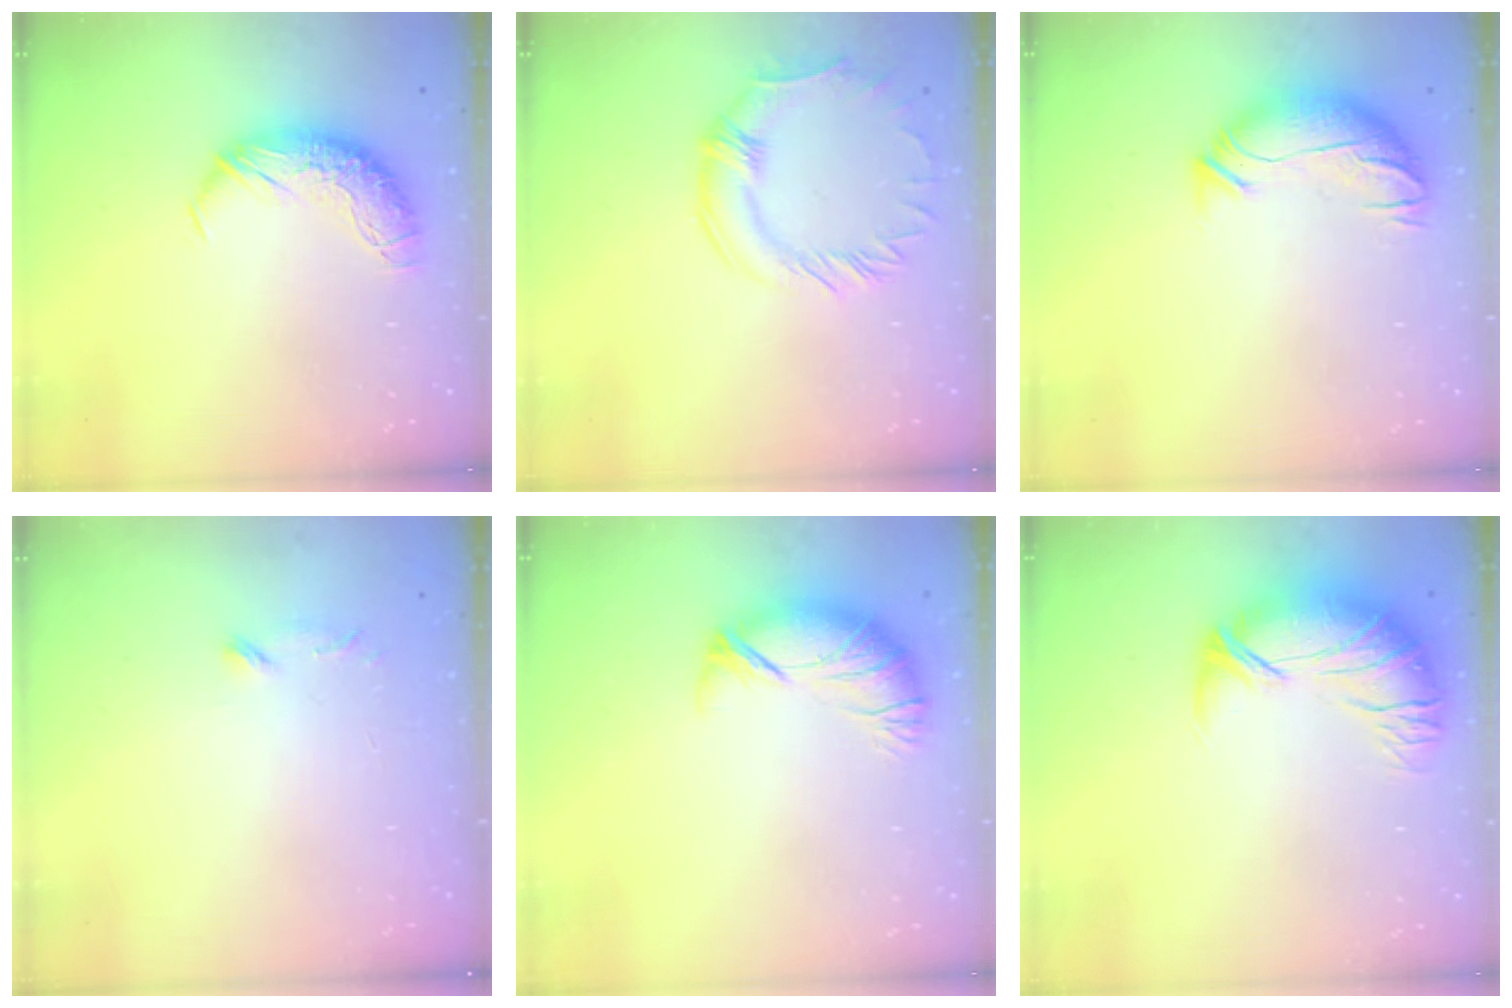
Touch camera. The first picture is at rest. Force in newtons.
{"total": 2.6, "press": 2.5, "slide": 0.9}
{"total": 3.7, "press": 2.5, "slide": 2.7}
{"total": 7.8, "press": 7.8, "slide": 0.5}
{"total": 3.7, "press": 3.1, "slide": 2.0}
{"total": 2.5, "press": 0.1, "slide": 2.5}